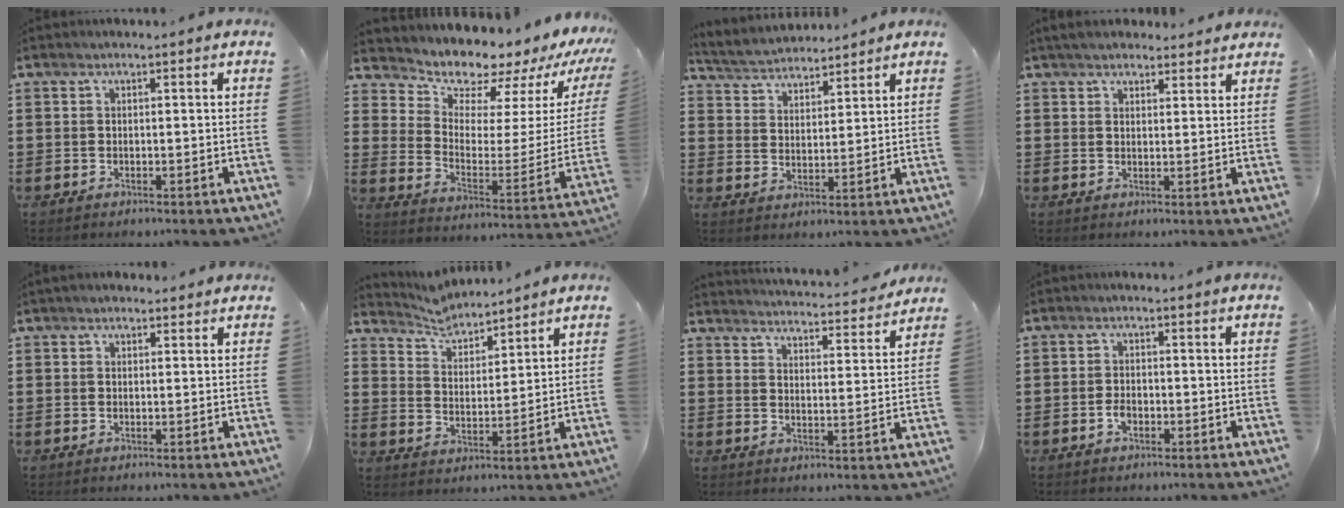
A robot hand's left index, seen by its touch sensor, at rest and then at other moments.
{"total": 8.6, "force": [8.0, 2.6, 1.4], "torque": [-0.053, -0.080, 0.135]}
{"total": 3.8, "force": [3.8, 0.6, 0.0], "torque": [-0.018, -0.016, 0.067]}
{"total": 3.4, "force": [3.3, 0.8, 0.7], "torque": [-0.022, -0.002, 0.062]}
{"total": 1.2, "force": [1.0, 0.6, 0.3], "torque": [-0.008, 0.006, 0.019]}
{"total": 4.4, "force": [4.3, 0.5, 0.2], "torque": [-0.025, -0.021, 0.077]}
{"total": 4.0, "force": [3.9, -0.6, 0.1], "torque": [-0.013, -0.035, 0.064]}
{"total": 1.9, "force": [-0.8, 1.1, 1.3], "torque": [-0.034, -0.002, -0.016]}